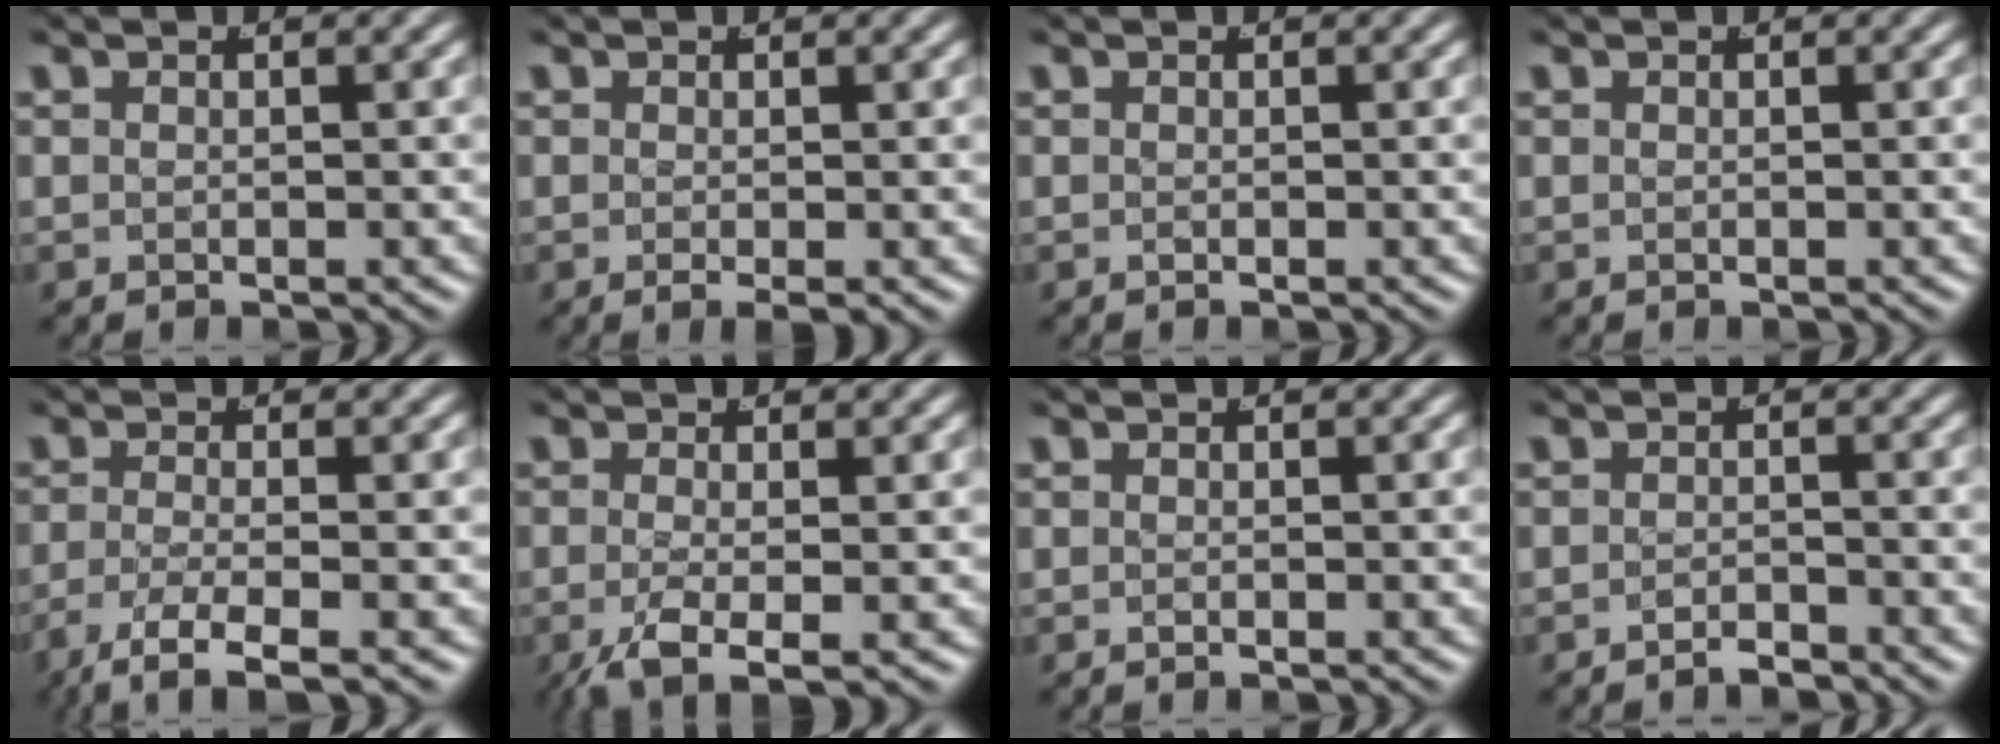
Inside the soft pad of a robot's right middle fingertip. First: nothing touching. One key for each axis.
{"total": 1.2, "fx": -0.7, "fy": 0.0, "fz": 1.0, "tx": -0.011, "ty": -0.007, "tz": -0.006}
{"total": 0.0}
{"total": 0.0}
{"total": 6.1, "fx": -4.5, "fy": 1.6, "fz": 3.8, "tx": -0.077, "ty": -0.036, "tz": -0.053}
{"total": 4.6, "fx": -2.7, "fy": 1.4, "fz": 3.5, "tx": -0.083, "ty": -0.039, "tz": -0.025}
{"total": 0.0}
{"total": 1.7, "fx": -1.7, "fy": -0.1, "fz": 0.2, "tx": -0.001, "ty": -0.003, "tz": -0.028}